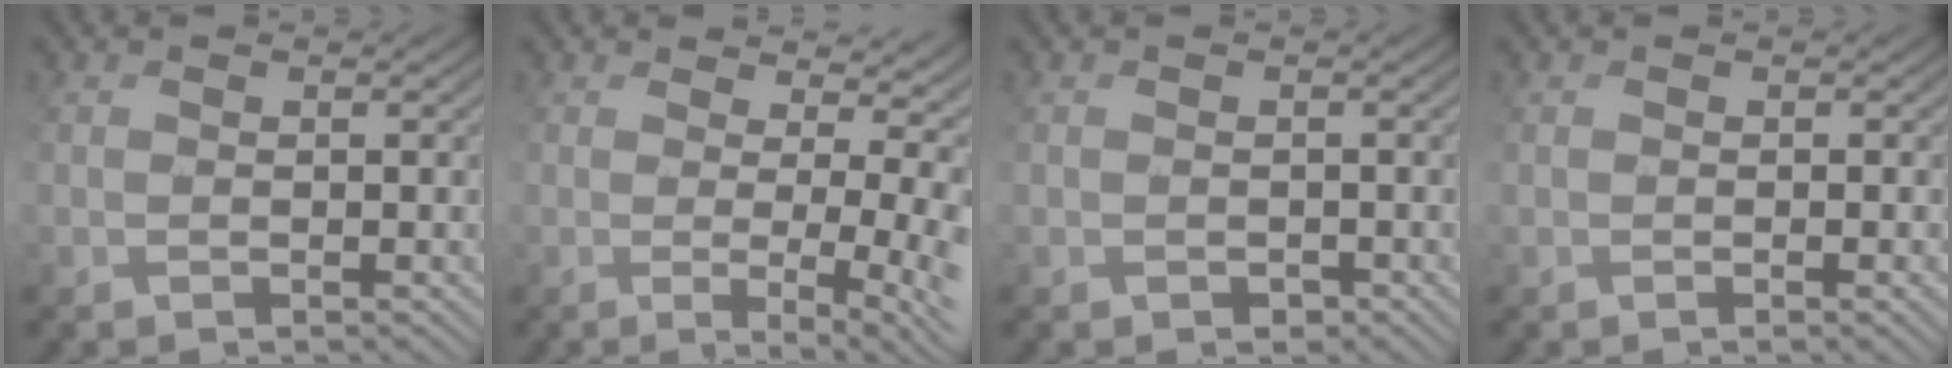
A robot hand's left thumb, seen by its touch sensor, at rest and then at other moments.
{"total": 11.4, "force": [0.5, 5.1, 10.2], "torque": [-0.131, 0.000, 0.024]}
{"total": 1.3, "force": [-0.8, 1.0, 0.0], "torque": [0.006, 0.004, -0.015]}
{"total": 1.8, "force": [-0.6, 0.6, 1.6], "torque": [-0.026, -0.002, 0.004]}